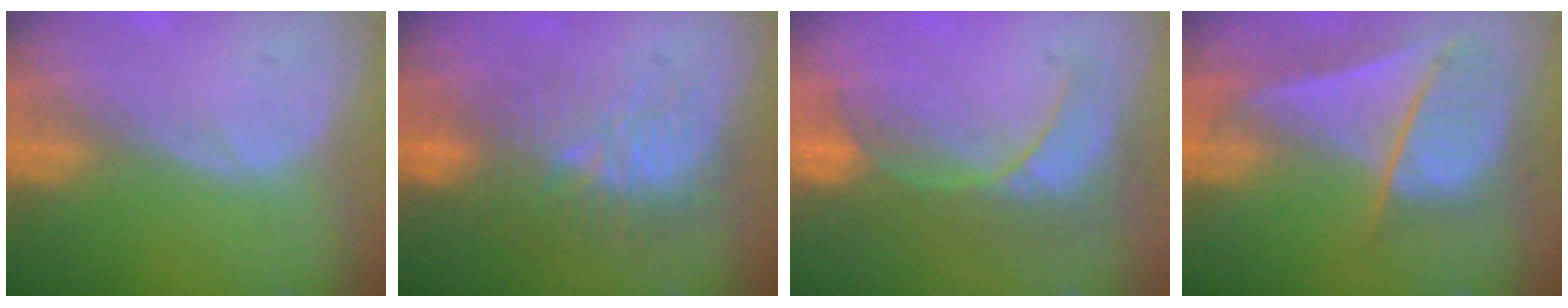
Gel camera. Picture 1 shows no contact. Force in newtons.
{"total": 9.6, "press": 8.9, "slide": 3.5}
{"total": 7.8, "press": 7.5, "slide": 1.9}
{"total": 8.9, "press": 7.9, "slide": 4.2}